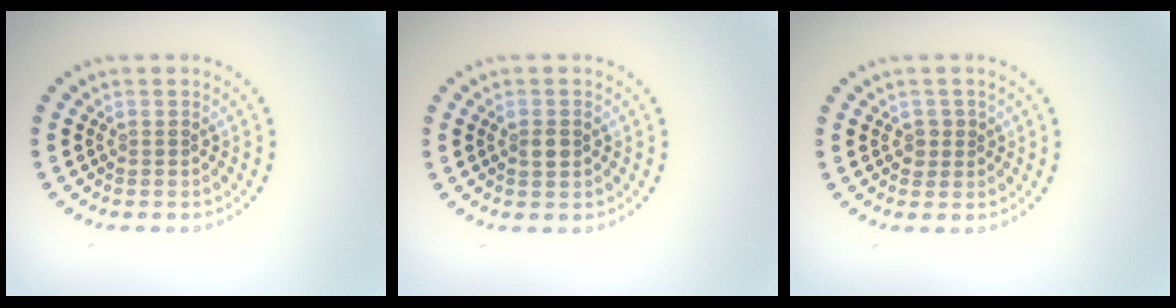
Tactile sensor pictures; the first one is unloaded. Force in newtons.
{"total": 1.3, "press": 1.3, "slide": 0.3}
{"total": 1.1, "press": 0.9, "slide": 0.5}